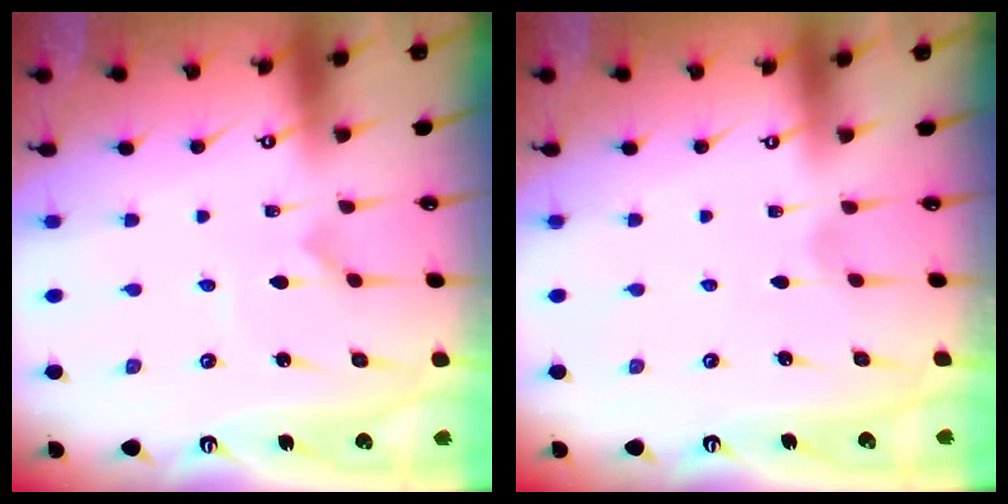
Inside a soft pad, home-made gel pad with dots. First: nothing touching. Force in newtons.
{"total": 0.9, "press": 0.9, "slide": 0.2}